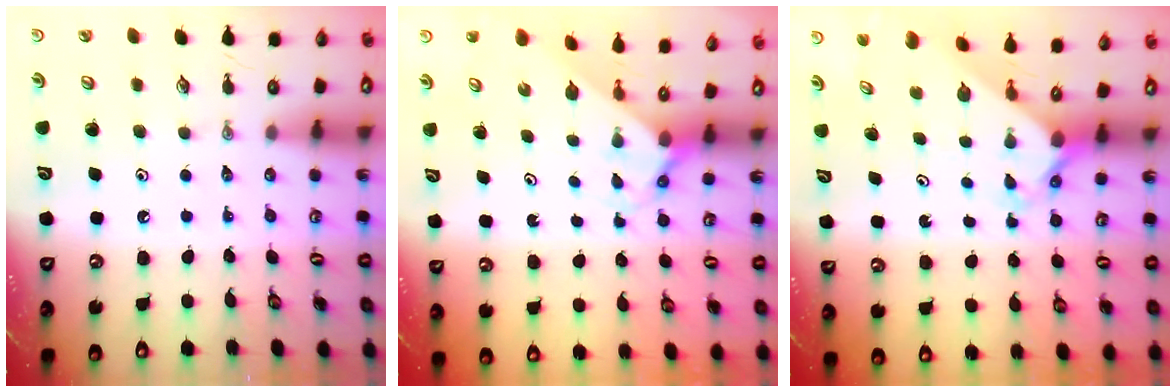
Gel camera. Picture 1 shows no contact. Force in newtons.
{"total": 2.3, "press": 2.3, "slide": 0.2}
{"total": 2.3, "press": 2.3, "slide": 0.2}